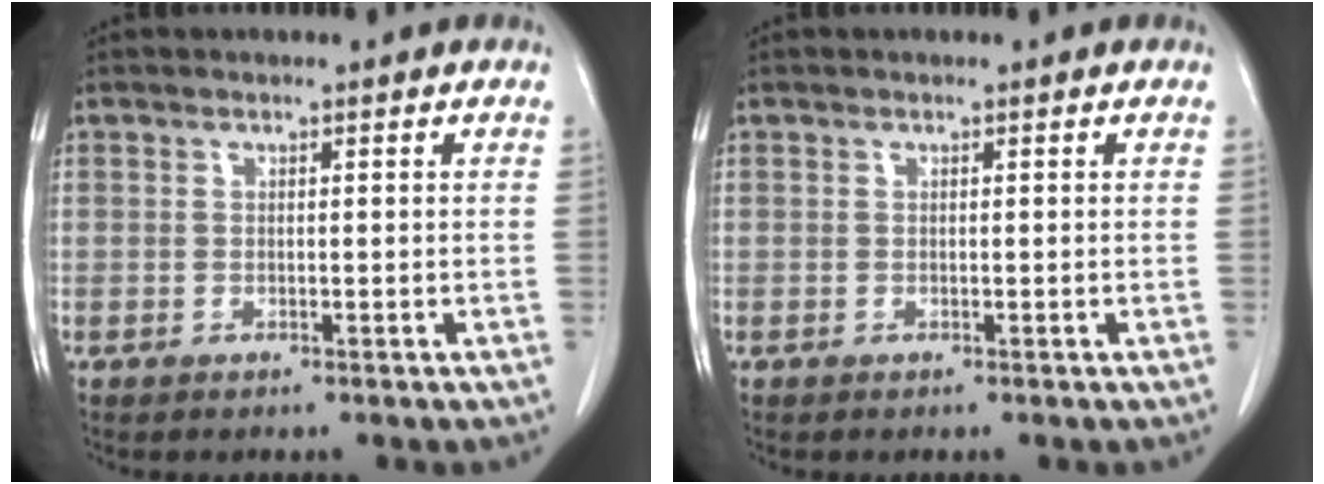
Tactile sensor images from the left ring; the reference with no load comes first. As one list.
[{"total": 0.0}]